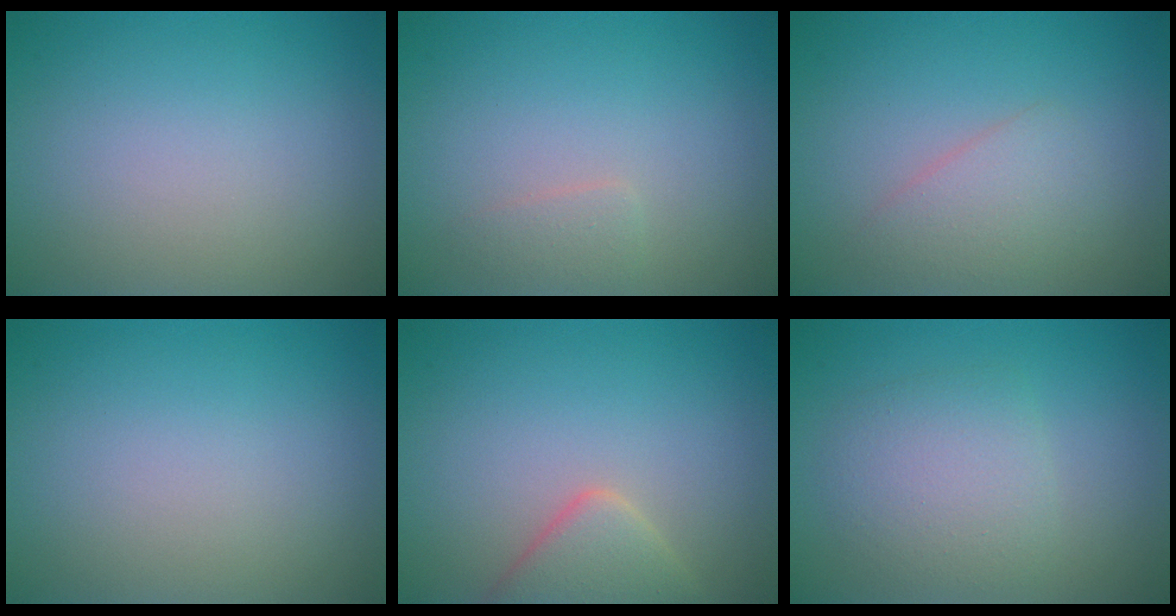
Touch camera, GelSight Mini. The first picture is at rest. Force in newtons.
{"total": 1.0, "press": 1.0, "slide": 0.1}
{"total": 2.3, "press": 2.3, "slide": 0.1}
{"total": 0.0}
{"total": 3.4, "press": 3.4, "slide": 0.4}
{"total": 3.5, "press": 3.5, "slide": 0.1}